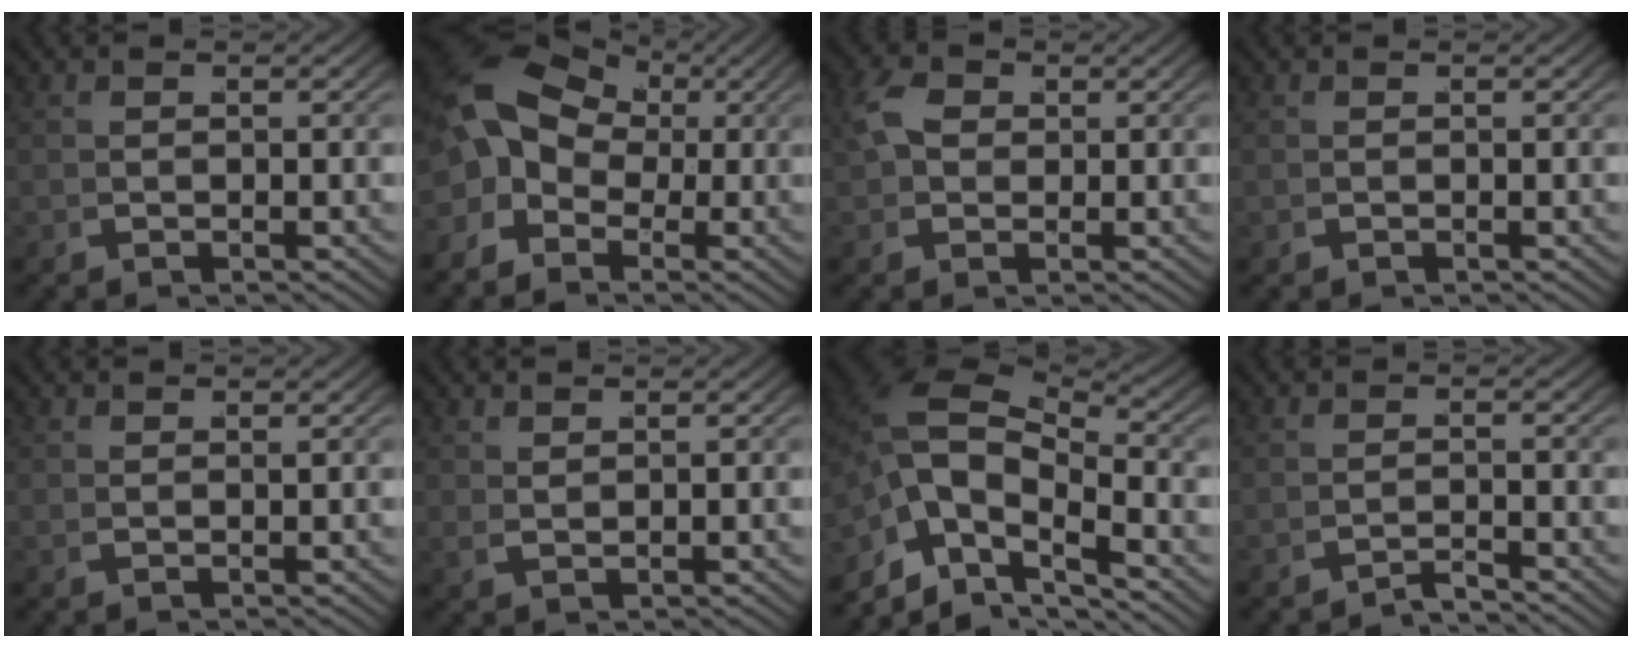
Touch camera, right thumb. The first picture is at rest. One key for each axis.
{"total": 8.5, "fx": 1.5, "fy": 6.7, "fz": 4.9, "tx": -0.107, "ty": 0.002, "tz": 0.012}
{"total": 3.5, "fx": 0.8, "fy": 2.5, "fz": 2.3, "tx": -0.057, "ty": -0.002, "tz": 0.014}
{"total": 0.0}
{"total": 1.1, "fx": 0.7, "fy": -0.8, "fz": -0.1, "tx": 0.011, "ty": 0.010, "tz": 0.012}
{"total": 1.0, "fx": 0.8, "fy": -0.5, "fz": 0.2, "tx": 0.003, "ty": 0.008, "tz": 0.015}
{"total": 8.8, "fx": -1.3, "fy": 5.5, "fz": 6.7, "tx": -0.160, "ty": -0.020, "tz": -0.025}
{"total": 2.4, "fx": -1.9, "fy": -1.1, "fz": -1.0, "tx": 0.026, "ty": 0.005, "tz": -0.042}